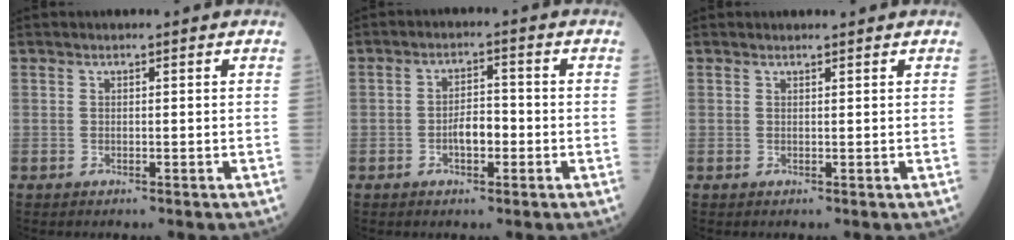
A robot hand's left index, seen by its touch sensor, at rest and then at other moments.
{"total": 3.7, "force": [-1.2, 1.6, 3.1], "torque": [-0.055, 0.009, -0.022]}
{"total": 0.7, "force": [0.7, 0.0, 0.0], "torque": [-0.008, 0.003, 0.013]}